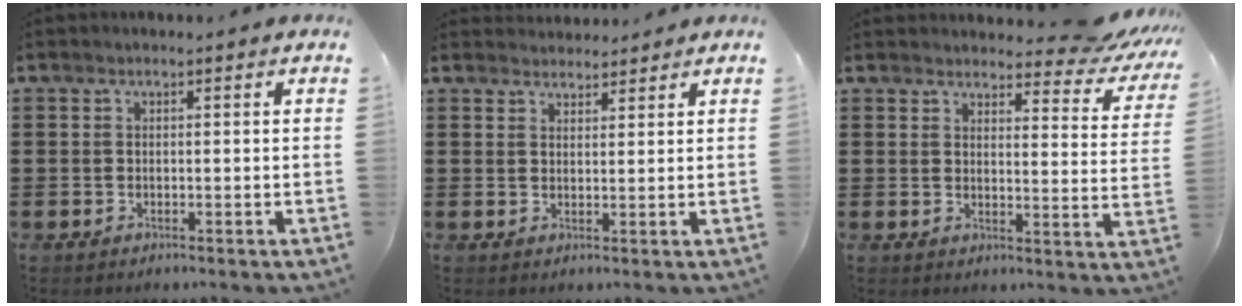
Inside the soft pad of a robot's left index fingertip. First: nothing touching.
{"total": 2.3, "force": [2.2, 0.4, -0.3], "torque": [-0.002, -0.002, 0.044]}
{"total": 5.2, "force": [4.7, 0.8, 2.1], "torque": [-0.036, -0.029, 0.079]}